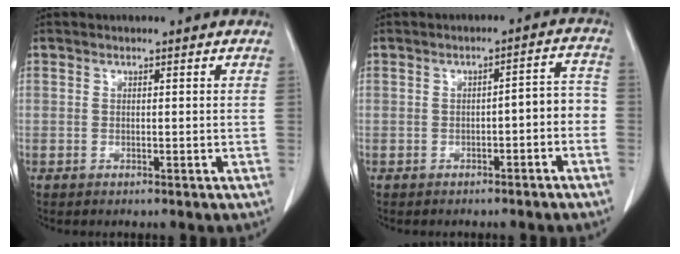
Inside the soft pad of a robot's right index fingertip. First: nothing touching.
{"total": 4.4, "force": [-1.8, 1.5, 3.8], "torque": [-0.044, 0.027, -0.021]}